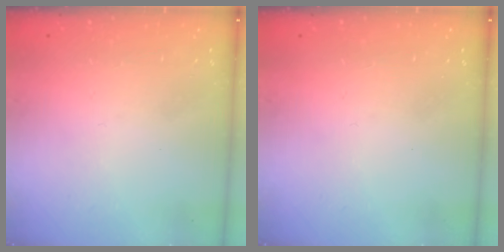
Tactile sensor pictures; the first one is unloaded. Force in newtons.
{"total": 0.0}